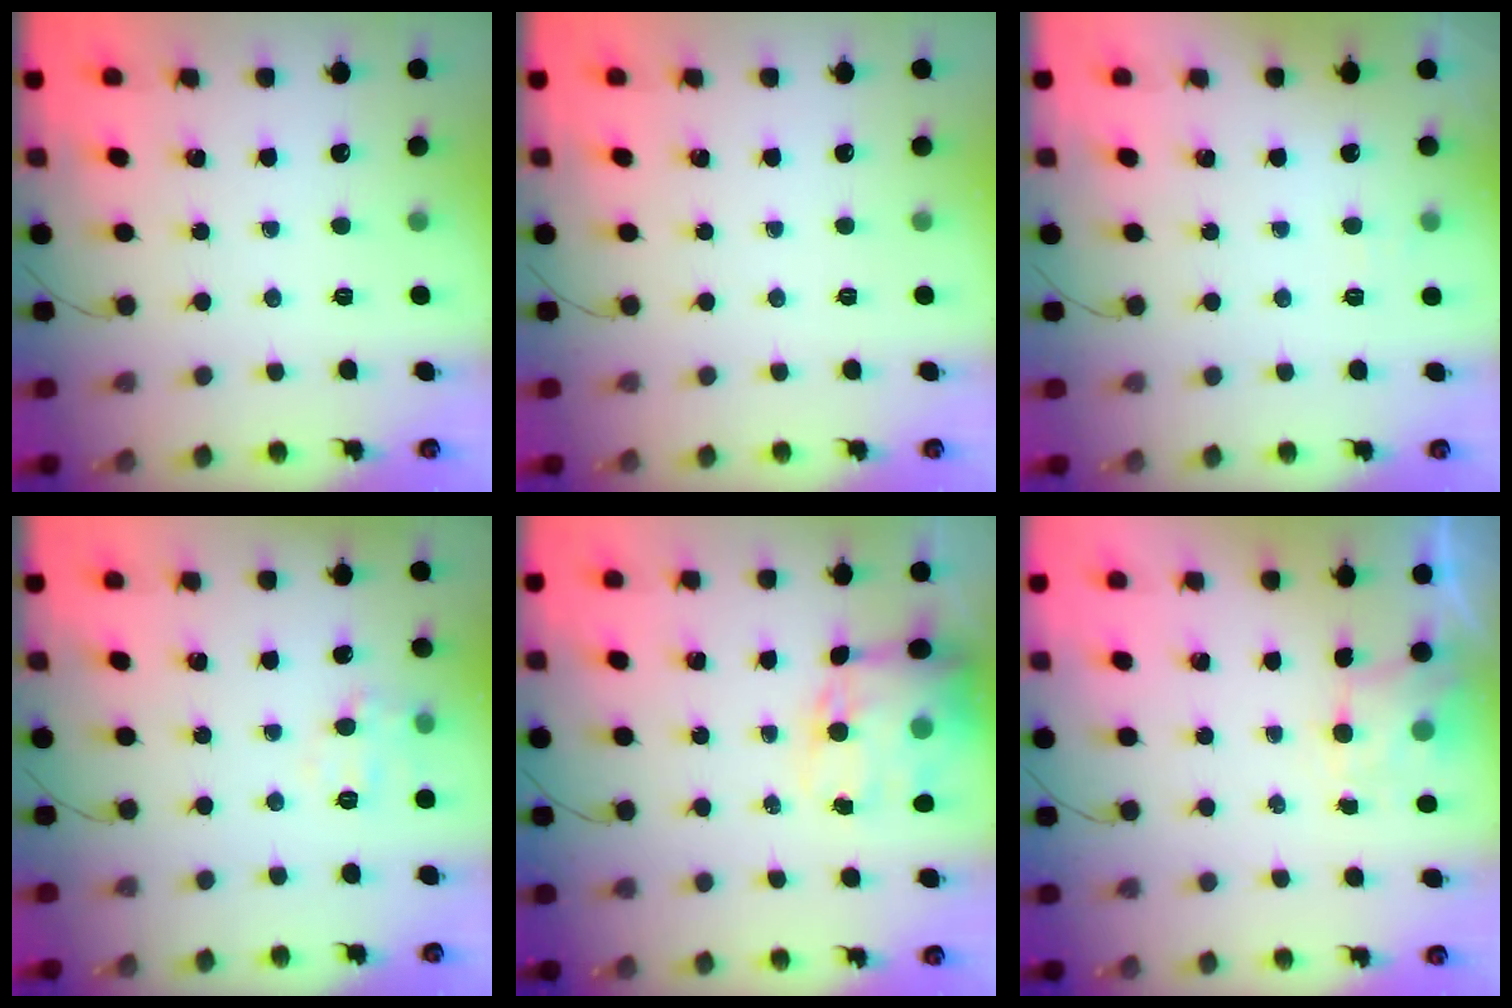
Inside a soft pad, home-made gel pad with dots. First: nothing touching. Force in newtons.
{"total": 0.0}
{"total": 2.6, "press": 2.1, "slide": 1.5}
{"total": 6.4, "press": 6.3, "slide": 1.0}
{"total": 14.8, "press": 14.3, "slide": 3.9}
{"total": 2.0, "press": 1.8, "slide": 1.0}